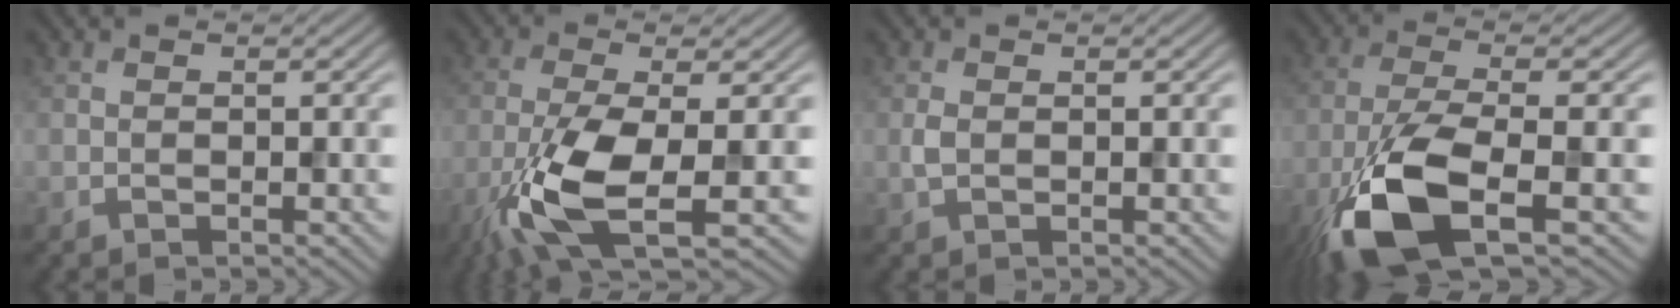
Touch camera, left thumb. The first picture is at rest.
{"total": 9.8, "force": [-3.7, 2.8, 8.7], "torque": [-0.184, -0.014, -0.076]}
{"total": 1.2, "force": [0.0, 0.8, 1.0], "torque": [-0.027, 0.000, 0.000]}
{"total": 11.9, "force": [-5.4, 3.8, 9.9], "torque": [-0.216, -0.020, -0.113]}